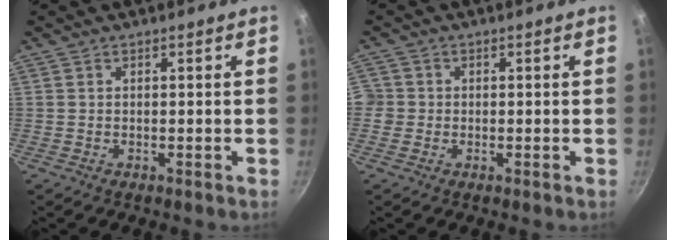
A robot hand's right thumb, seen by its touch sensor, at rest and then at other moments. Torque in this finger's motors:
{"motor_torque": [0.45, 0.36, 0.24, 0.16, -0.04]}